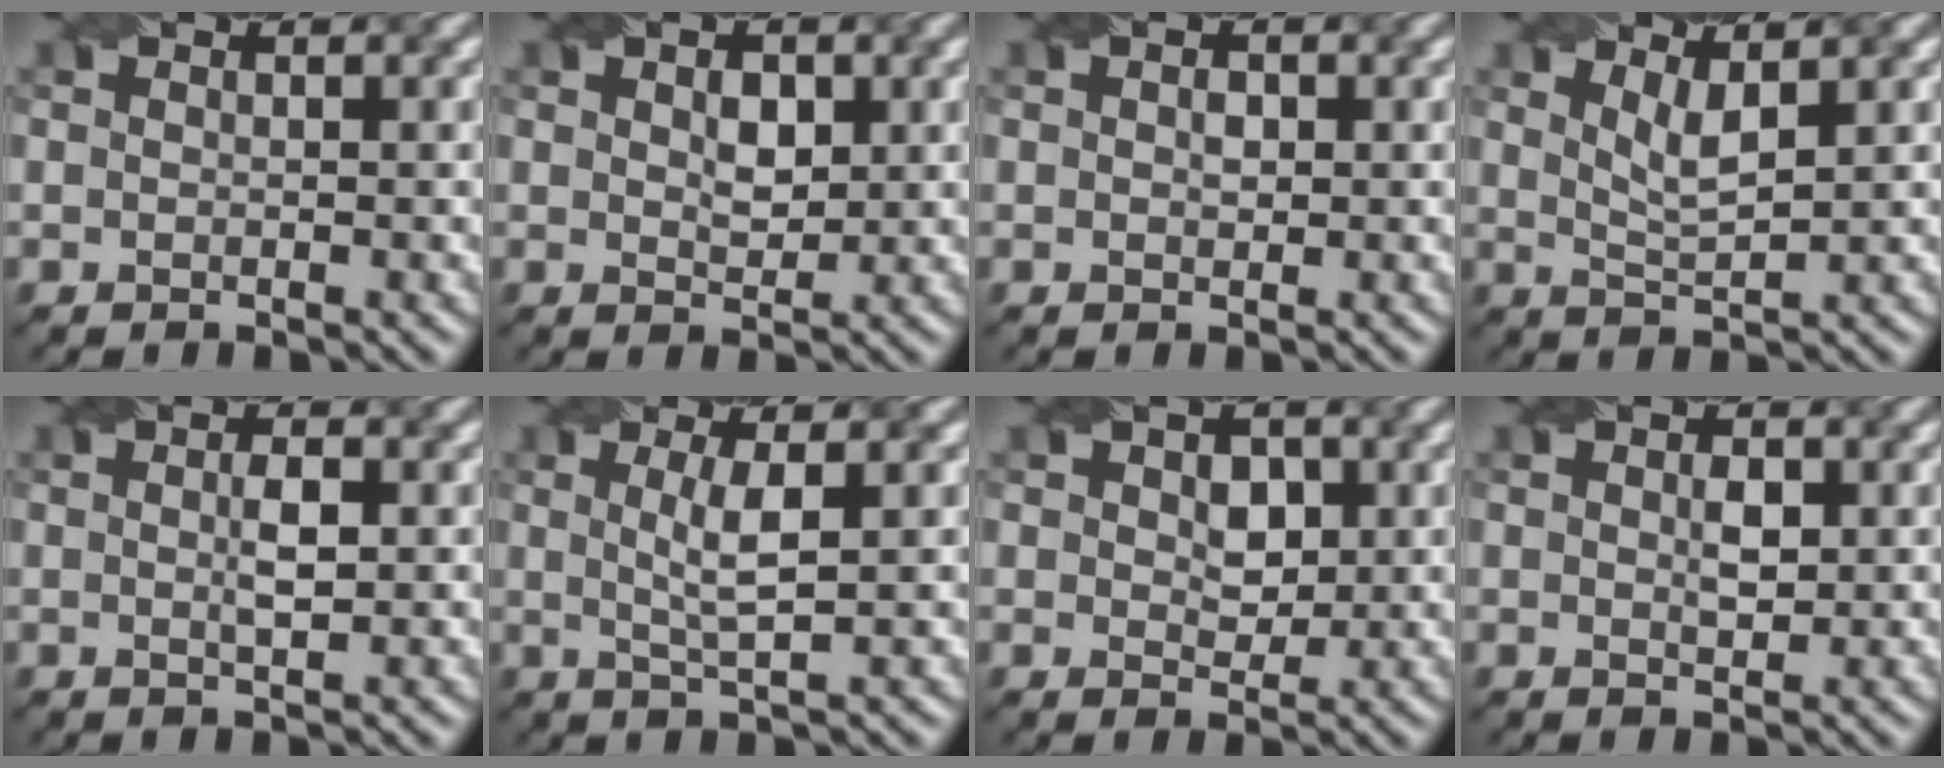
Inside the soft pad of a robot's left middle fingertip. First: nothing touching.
{"total": 2.2, "force": [0.7, 1.4, 1.6], "torque": [-0.028, -0.002, 0.014]}
{"total": 1.1, "force": [0.1, 0.7, 0.7], "torque": [-0.012, 0.002, 0.001]}
{"total": 2.4, "force": [1.4, 0.5, 2.0], "torque": [-0.036, -0.005, 0.027]}
{"total": 1.9, "force": [0.2, 0.4, 1.9], "torque": [-0.035, 0.003, 0.003]}
{"total": 3.0, "force": [0.6, 0.5, 2.9], "torque": [-0.057, 0.000, 0.013]}
{"total": 3.0, "force": [0.8, 2.1, 2.0], "torque": [-0.031, -0.002, 0.009]}
{"total": 1.7, "force": [0.4, 0.8, 1.5], "torque": [-0.028, 0.001, 0.009]}